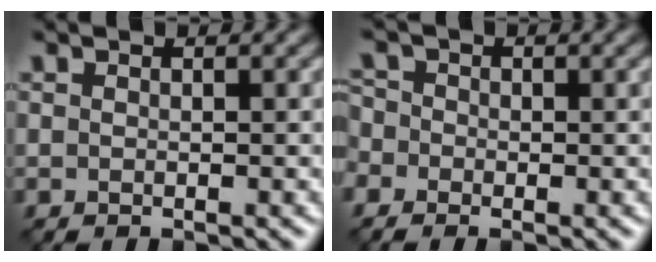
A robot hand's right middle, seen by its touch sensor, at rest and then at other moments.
{"total": 3.8, "force": [-1.6, 2.9, 1.9], "torque": [-0.035, 0.016, -0.037]}